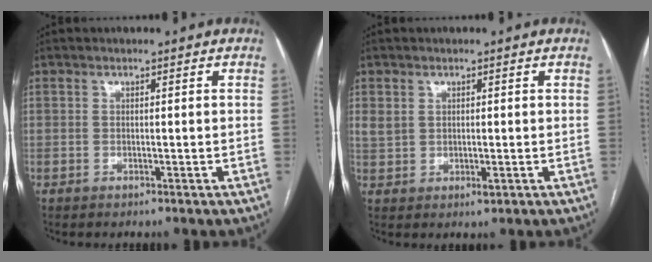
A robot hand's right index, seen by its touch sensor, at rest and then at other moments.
{"total": 3.2, "force": [0.5, 2.1, 2.4], "torque": [-0.049, 0.006, 0.019]}